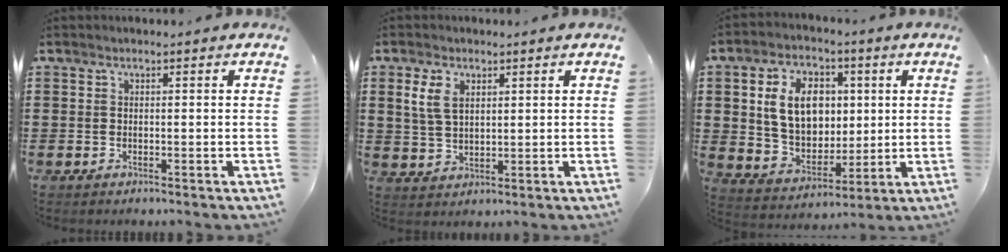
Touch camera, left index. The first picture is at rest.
{"total": 4.4, "force": [1.8, 2.7, 3.0], "torque": [-0.069, 0.010, 0.032]}
{"total": 10.7, "force": [2.3, 7.9, 6.8], "torque": [-0.152, 0.016, 0.041]}